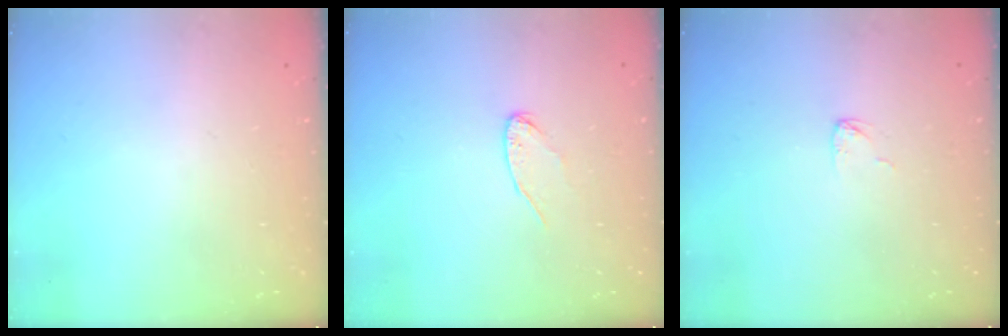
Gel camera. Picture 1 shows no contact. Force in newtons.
{"total": 4.7, "press": 4.7, "slide": 0.4}
{"total": 3.2, "press": 3.1, "slide": 0.3}